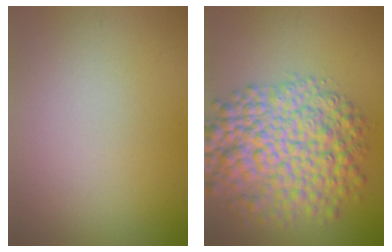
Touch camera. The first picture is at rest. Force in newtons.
{"total": 8.9, "press": 8.9, "slide": 0.2}